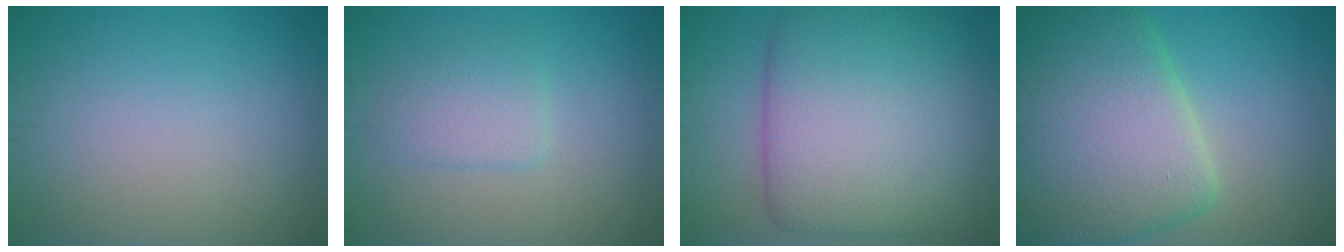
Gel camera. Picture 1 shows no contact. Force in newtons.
{"total": 2.4, "press": 2.3, "slide": 0.5}
{"total": 12.5, "press": 12.5, "slide": 0.4}
{"total": 11.6, "press": 11.5, "slide": 0.9}